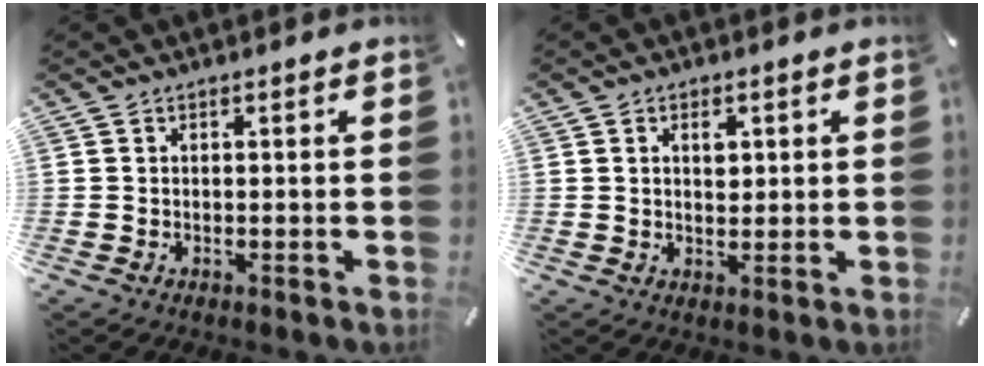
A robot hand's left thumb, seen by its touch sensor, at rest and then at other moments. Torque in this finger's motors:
{"motor_torque": [0.11, -0.32, 0.14, 0.16, 0.05]}